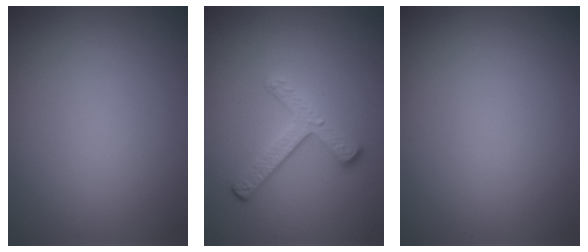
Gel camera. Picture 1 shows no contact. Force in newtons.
{"total": 3.2, "press": 2.4, "slide": 2.0}
{"total": 0.0}